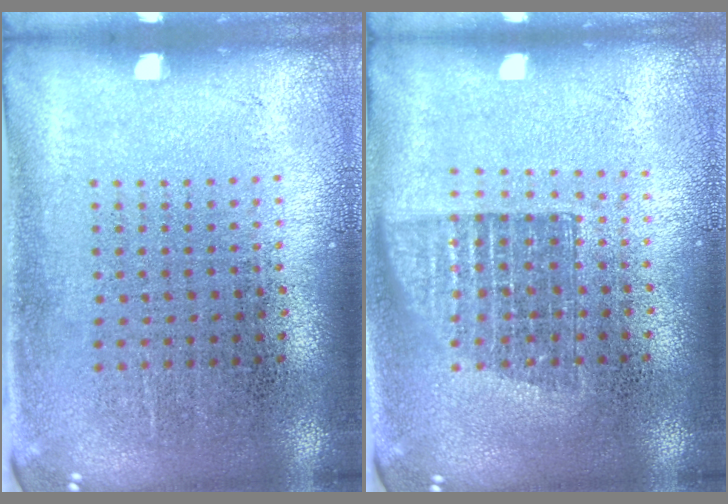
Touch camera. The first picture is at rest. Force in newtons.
{"total": 1.4, "press": 1.1, "slide": 0.8}